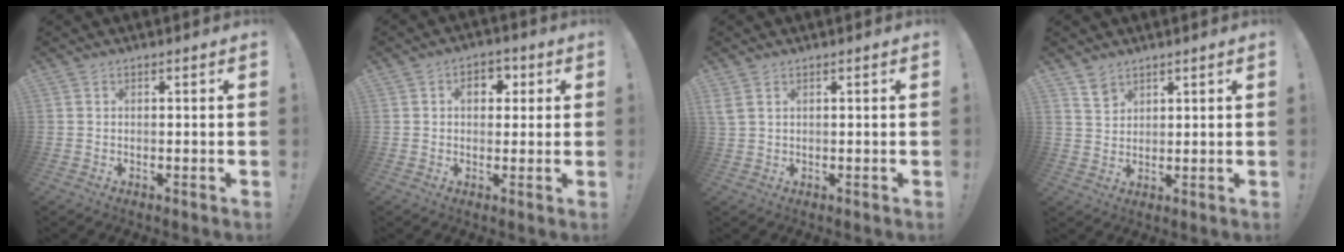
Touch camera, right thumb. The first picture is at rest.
{"total": 6.0, "force": [1.4, 4.3, 3.9], "torque": [-0.046, 0.005, 0.019]}
{"total": 1.9, "force": [0.8, 0.8, 1.5], "torque": [-0.034, 0.003, 0.018]}
{"total": 4.7, "force": [3.4, 2.9, 1.2], "torque": [-0.008, -0.023, 0.064]}